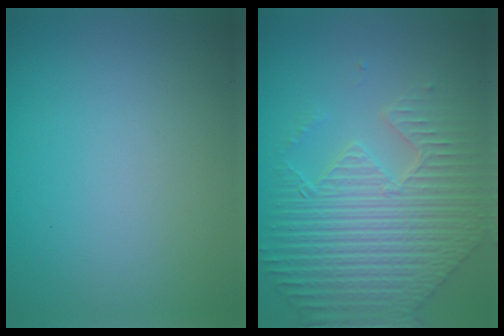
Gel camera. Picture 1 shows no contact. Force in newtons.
{"total": 8.0, "press": 5.9, "slide": 5.4}